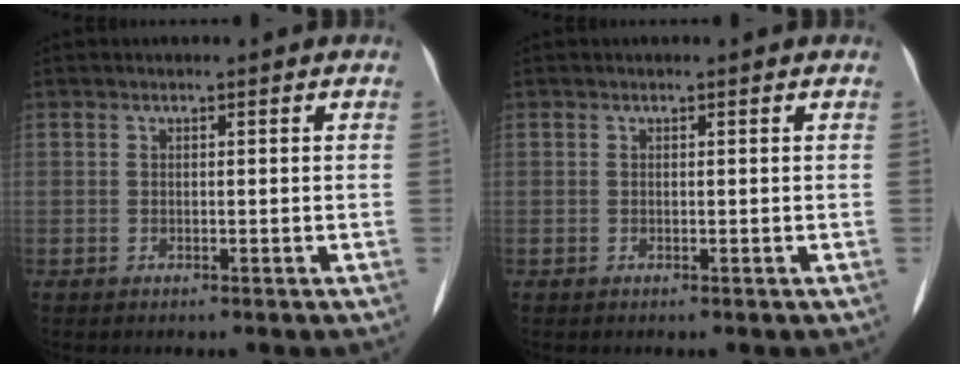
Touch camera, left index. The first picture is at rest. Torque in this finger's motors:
{"motor_torque": [0.00, 0.00, 0.00, 0.00]}